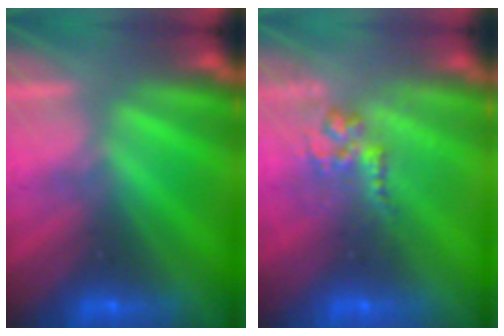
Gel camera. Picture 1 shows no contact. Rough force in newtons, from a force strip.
{"total": 2.8}